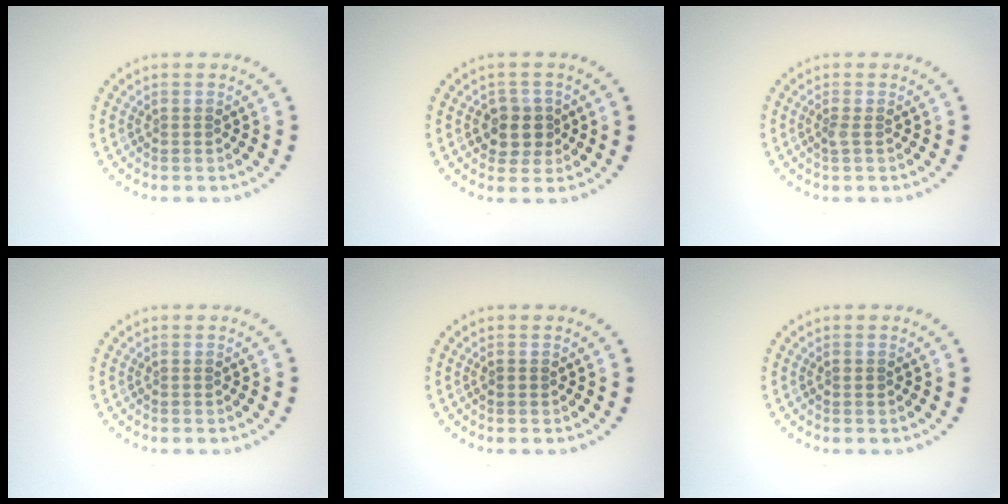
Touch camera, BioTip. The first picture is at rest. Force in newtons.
{"total": 2.6, "press": 2.4, "slide": 1.0}
{"total": 0.6, "press": 0.5, "slide": 0.4}
{"total": 0.0}
{"total": 0.6, "press": 0.6, "slide": 0.1}
{"total": 0.6, "press": 0.6, "slide": 0.1}